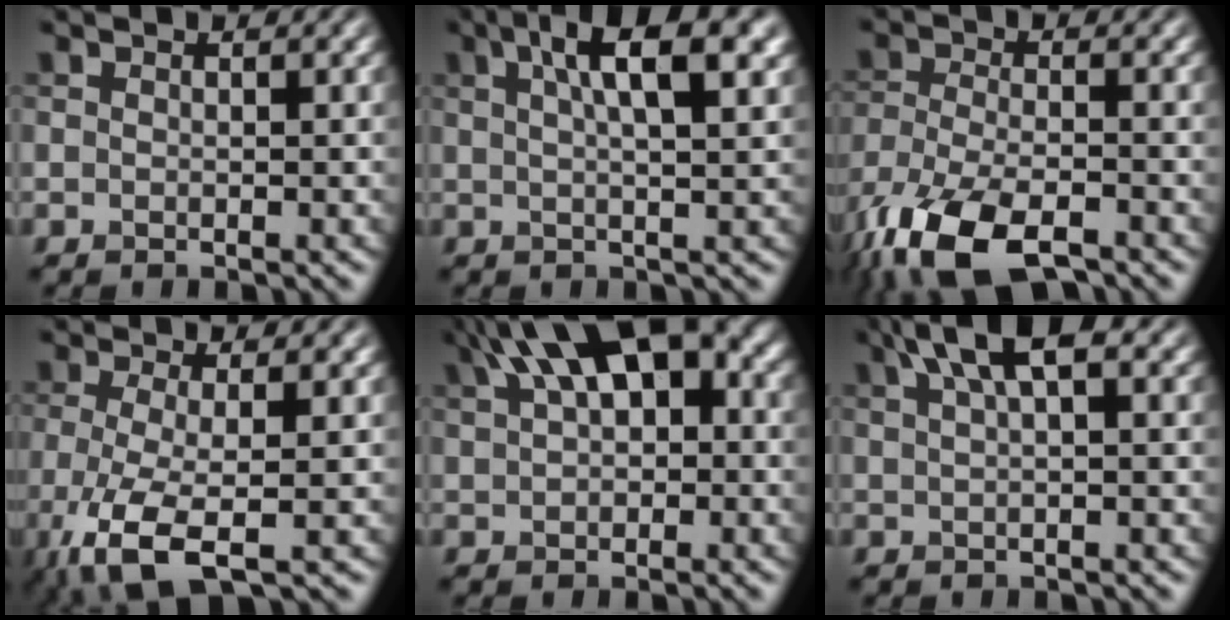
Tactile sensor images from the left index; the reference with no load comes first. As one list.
[{"total": 7.1, "force": [2.9, 2.0, 6.2], "torque": [-0.077, 0.016, 0.035]}, {"total": 10.4, "force": [-7.1, 4.0, 6.4], "torque": [-0.136, -0.035, -0.131]}, {"total": 5.6, "force": [-2.4, 1.5, 4.8], "torque": [-0.103, -0.013, -0.051]}, {"total": 10.3, "force": [4.0, 5.2, 7.9], "torque": [-0.131, 0.029, 0.063]}, {"total": 5.0, "force": [2.6, 1.4, 4.1], "torque": [-0.068, 0.018, 0.042]}]